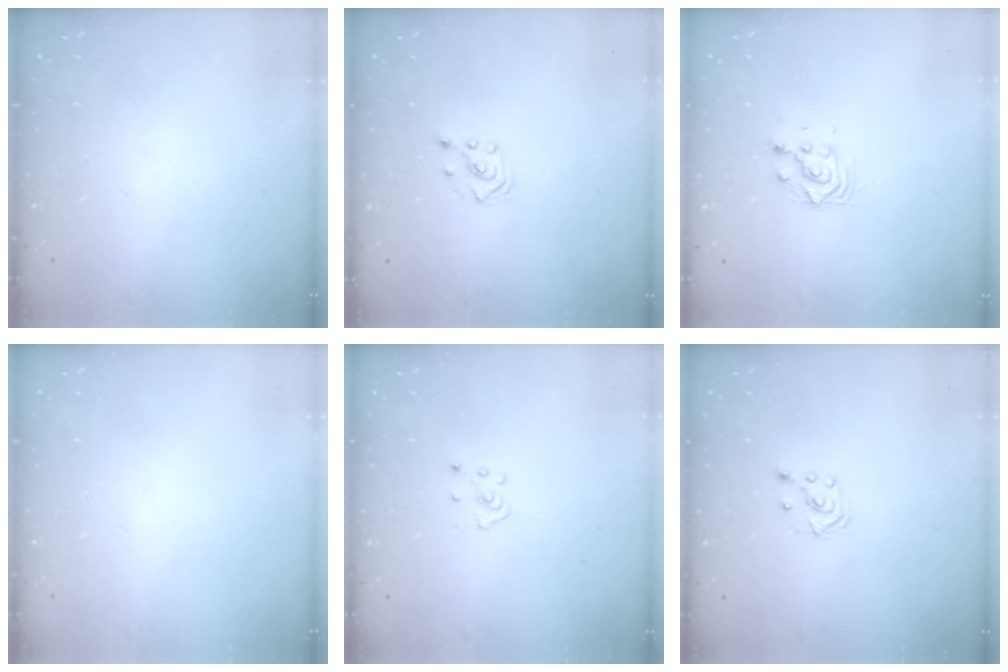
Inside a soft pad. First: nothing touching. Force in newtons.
{"total": 2.5, "press": 2.3, "slide": 1.0}
{"total": 4.8, "press": 4.8, "slide": 0.1}
{"total": 0.0}
{"total": 4.1, "press": 4.0, "slide": 0.5}
{"total": 3.8, "press": 3.8, "slide": 0.3}